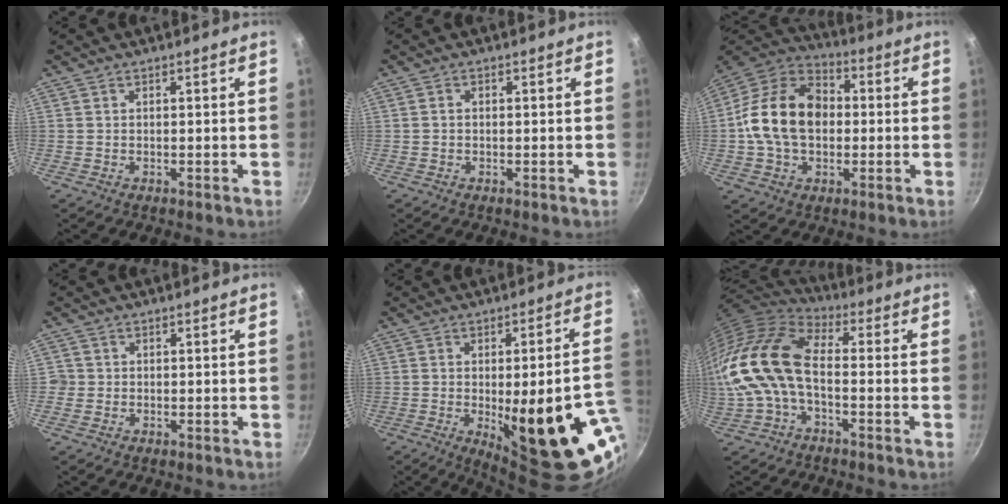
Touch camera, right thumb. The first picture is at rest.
{"total": 0.9, "force": [-0.1, 0.7, 0.6], "torque": [-0.010, 0.006, -0.002]}
{"total": 17.9, "force": [-0.1, 12.8, 12.5], "torque": [-0.193, 0.033, -0.018]}
{"total": 1.4, "force": [-0.3, 1.4, 0.2], "torque": [0.002, 0.005, -0.007]}
{"total": 23.8, "force": [-5.3, 7.5, 21.9], "torque": [-0.249, -0.002, -0.051]}
{"total": 18.1, "force": [-2.3, 9.9, 15.0], "torque": [-0.300, 0.028, -0.060]}